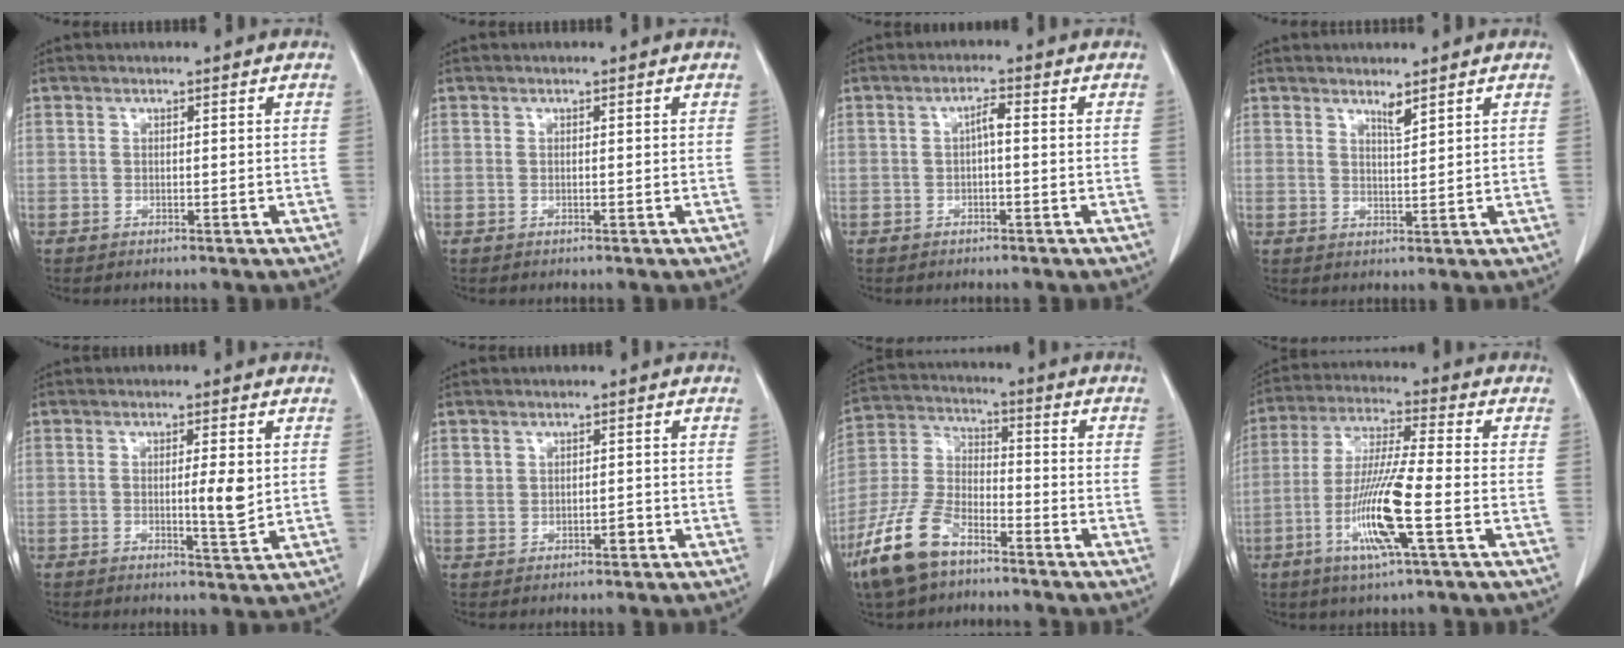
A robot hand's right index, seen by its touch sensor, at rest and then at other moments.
{"total": 0.0}
{"total": 2.1, "force": [-0.1, 0.4, 2.0], "torque": [-0.034, 0.005, -0.003]}
{"total": 1.9, "force": [1.6, -0.1, 1.1], "torque": [-0.020, -0.010, 0.030]}
{"total": 4.4, "force": [0.2, 0.6, 4.4], "torque": [-0.066, -0.004, 0.001]}
{"total": 2.3, "force": [0.1, 1.6, 1.6], "torque": [-0.028, 0.010, 0.009]}
{"total": 12.5, "force": [-8.1, 5.4, 7.8], "torque": [-0.182, -0.009, -0.161]}
{"total": 12.8, "force": [-4.2, 0.2, 12.1], "torque": [-0.243, -0.015, -0.083]}